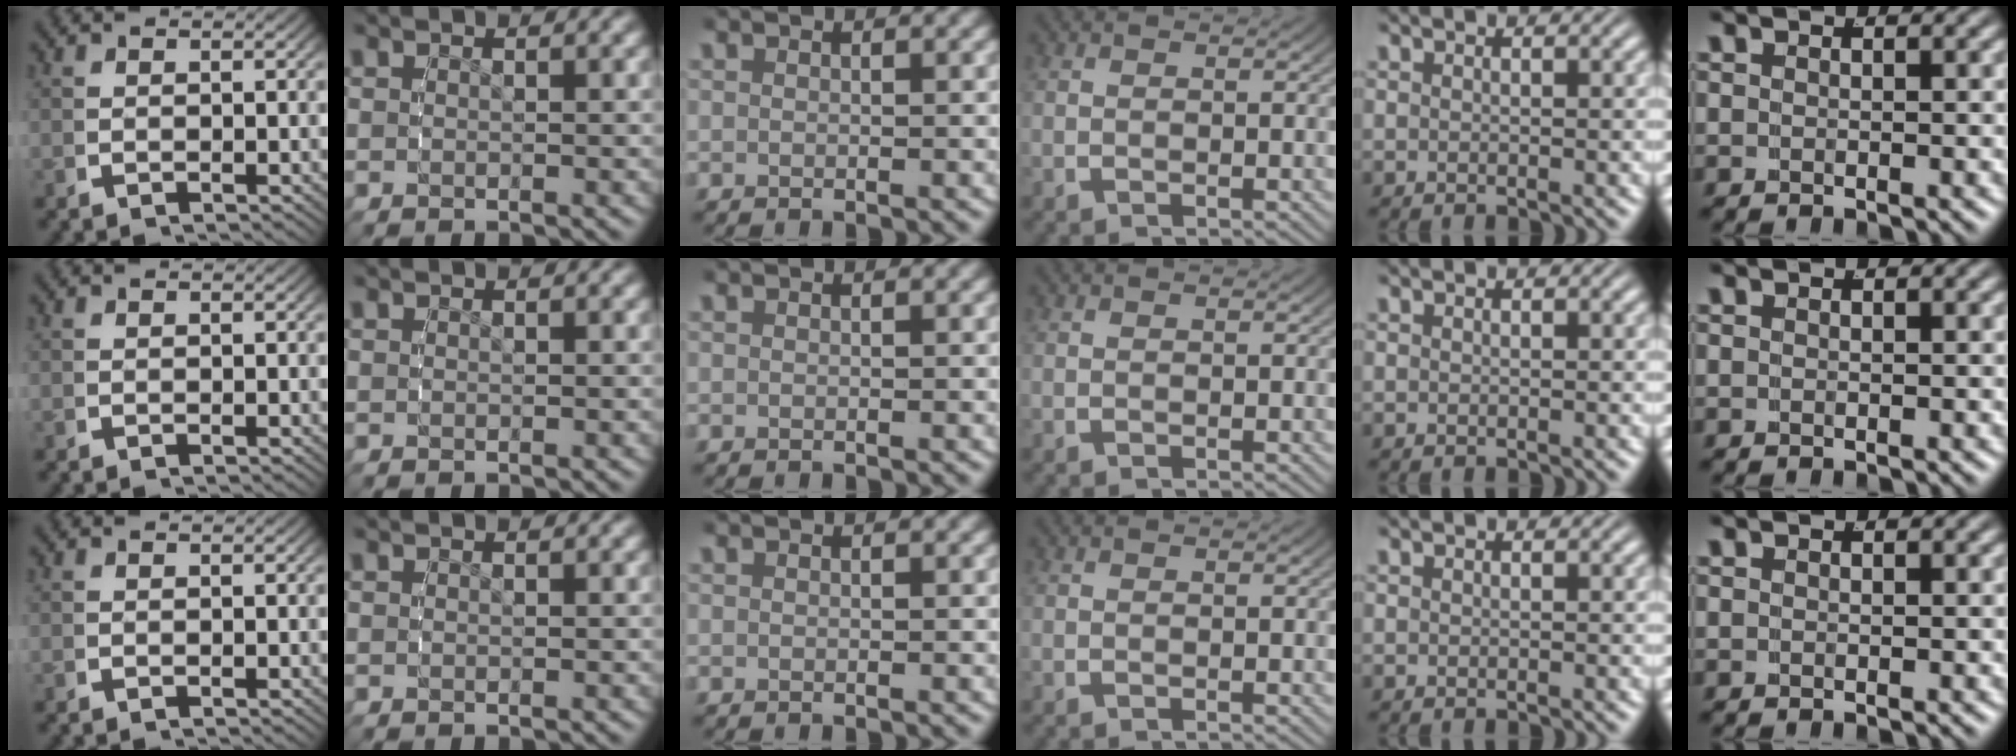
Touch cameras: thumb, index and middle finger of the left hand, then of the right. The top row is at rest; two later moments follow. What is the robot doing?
{"motion": "reach", "object": "photo album"}